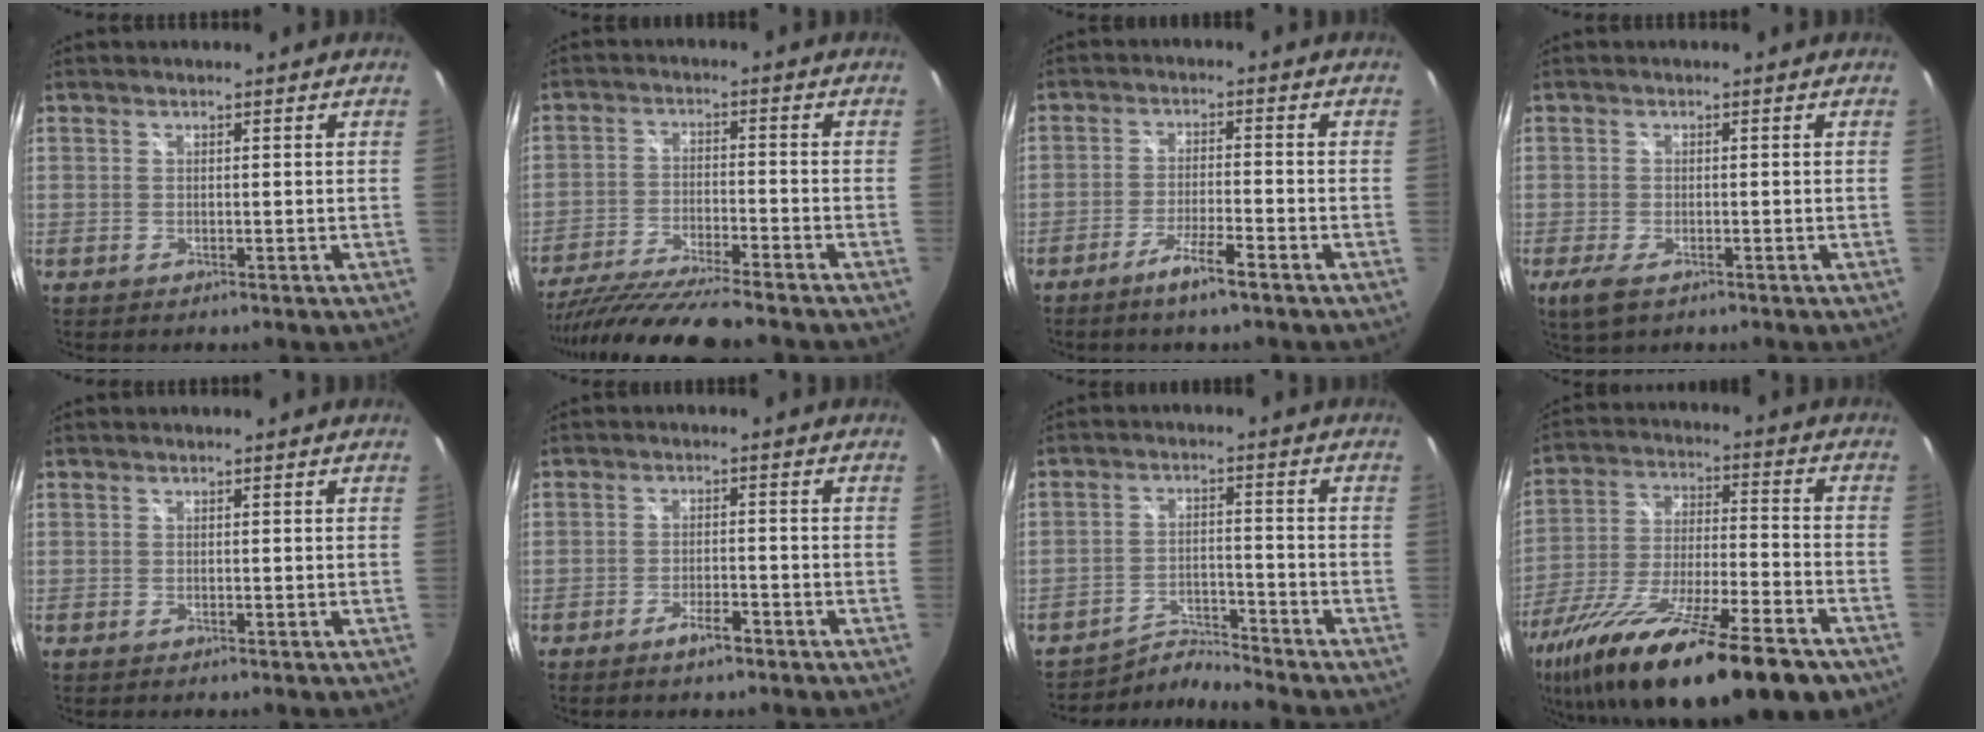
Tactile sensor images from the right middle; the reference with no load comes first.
{"total": 14.7, "force": [-12.9, -0.1, 7.1], "torque": [-0.153, -0.031, -0.223]}
{"total": 5.5, "force": [-3.9, -0.1, 3.9], "torque": [-0.089, -0.003, -0.070]}
{"total": 4.0, "force": [-2.3, 1.6, 2.9], "torque": [-0.066, -0.012, -0.040]}
{"total": 0.0}
{"total": 3.6, "force": [-2.6, 0.7, 2.3], "torque": [-0.052, 0.000, -0.043]}
{"total": 5.3, "force": [-5.0, -1.4, -1.1], "torque": [0.010, 0.020, -0.093]}
{"total": 28.8, "force": [-19.6, 6.7, 20.0], "torque": [-0.366, -0.075, -0.313]}